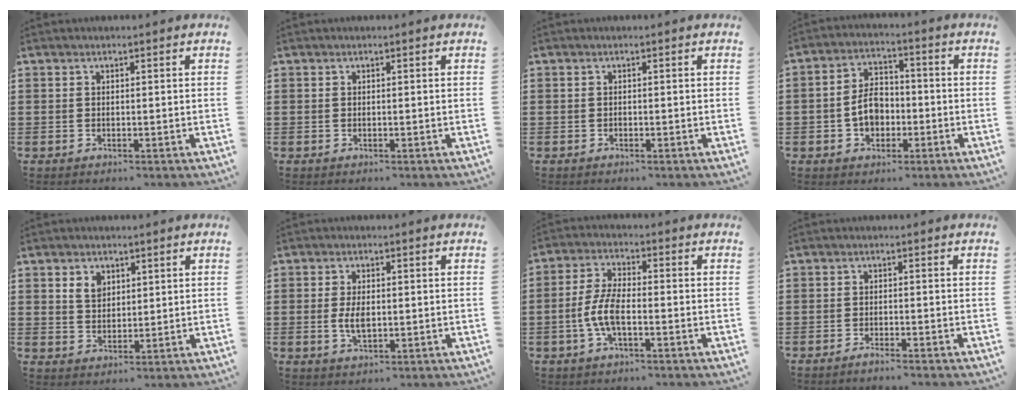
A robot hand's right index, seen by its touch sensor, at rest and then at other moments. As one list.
[{"total": 0.0}, {"total": 0.0}, {"total": 5.5, "force": [-1.3, 3.9, 3.7], "torque": [-0.069, 0.005, -0.027]}, {"total": 3.3, "force": [1.7, 2.4, 1.5], "torque": [-0.037, 0.011, 0.030]}, {"total": 3.7, "force": [-0.2, 1.8, 3.3], "torque": [-0.070, 0.001, -0.006]}, {"total": 6.1, "force": [-1.7, 2.2, 5.4], "torque": [-0.127, -0.006, -0.040]}, {"total": 1.5, "force": [-1.4, -0.3, 0.4], "torque": [-0.006, -0.002, -0.027]}]